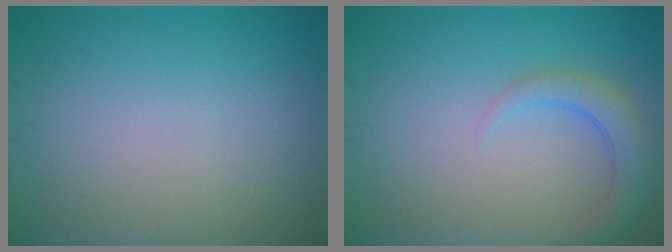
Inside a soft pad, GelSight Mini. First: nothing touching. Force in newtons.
{"total": 3.0, "press": 3.0, "slide": 0.3}